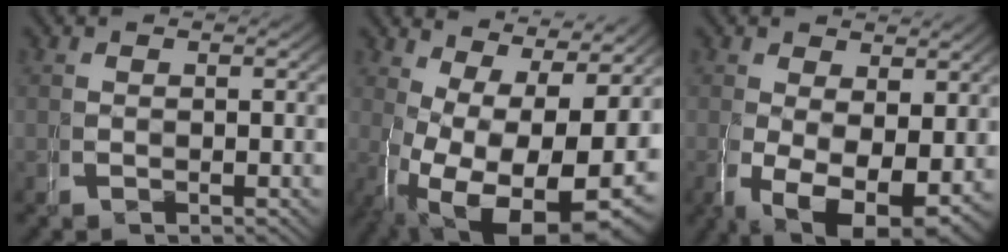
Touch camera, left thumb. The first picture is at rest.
{"total": 13.9, "force": [-1.7, 9.1, 10.4], "torque": [-0.190, -0.077, 0.023]}
{"total": 8.1, "force": [-2.9, 5.4, 5.4], "torque": [-0.106, -0.061, -0.020]}